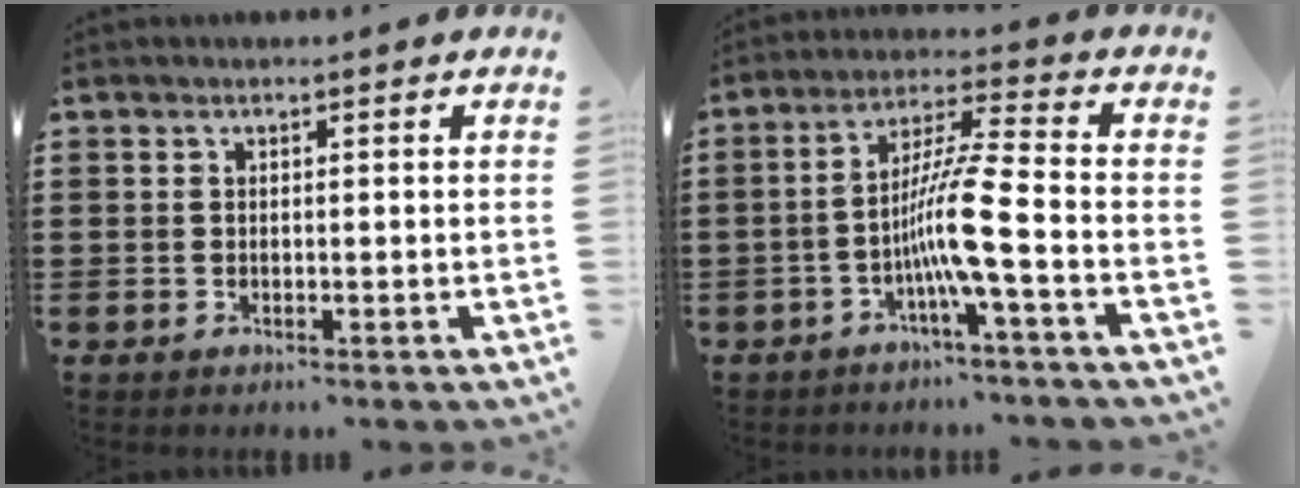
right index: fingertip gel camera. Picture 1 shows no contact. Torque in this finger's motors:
{"motor_torque": [2.14, 0.00, 0.41, 0.21]}